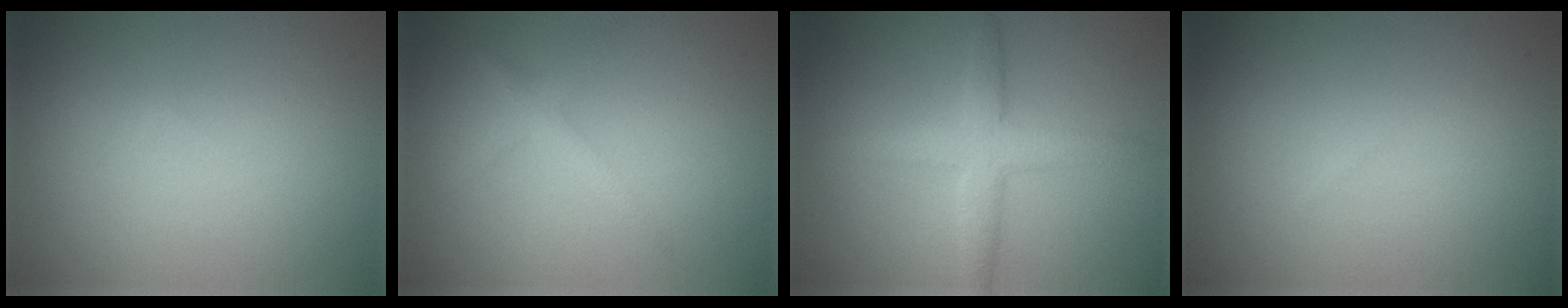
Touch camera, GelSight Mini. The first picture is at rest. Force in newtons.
{"total": 1.9, "press": 1.9, "slide": 0.1}
{"total": 3.8, "press": 3.8, "slide": 0.1}
{"total": 0.0}